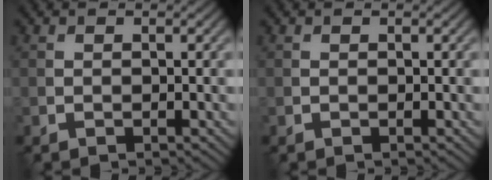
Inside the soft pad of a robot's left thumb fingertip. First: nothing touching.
{"total": 0.0}